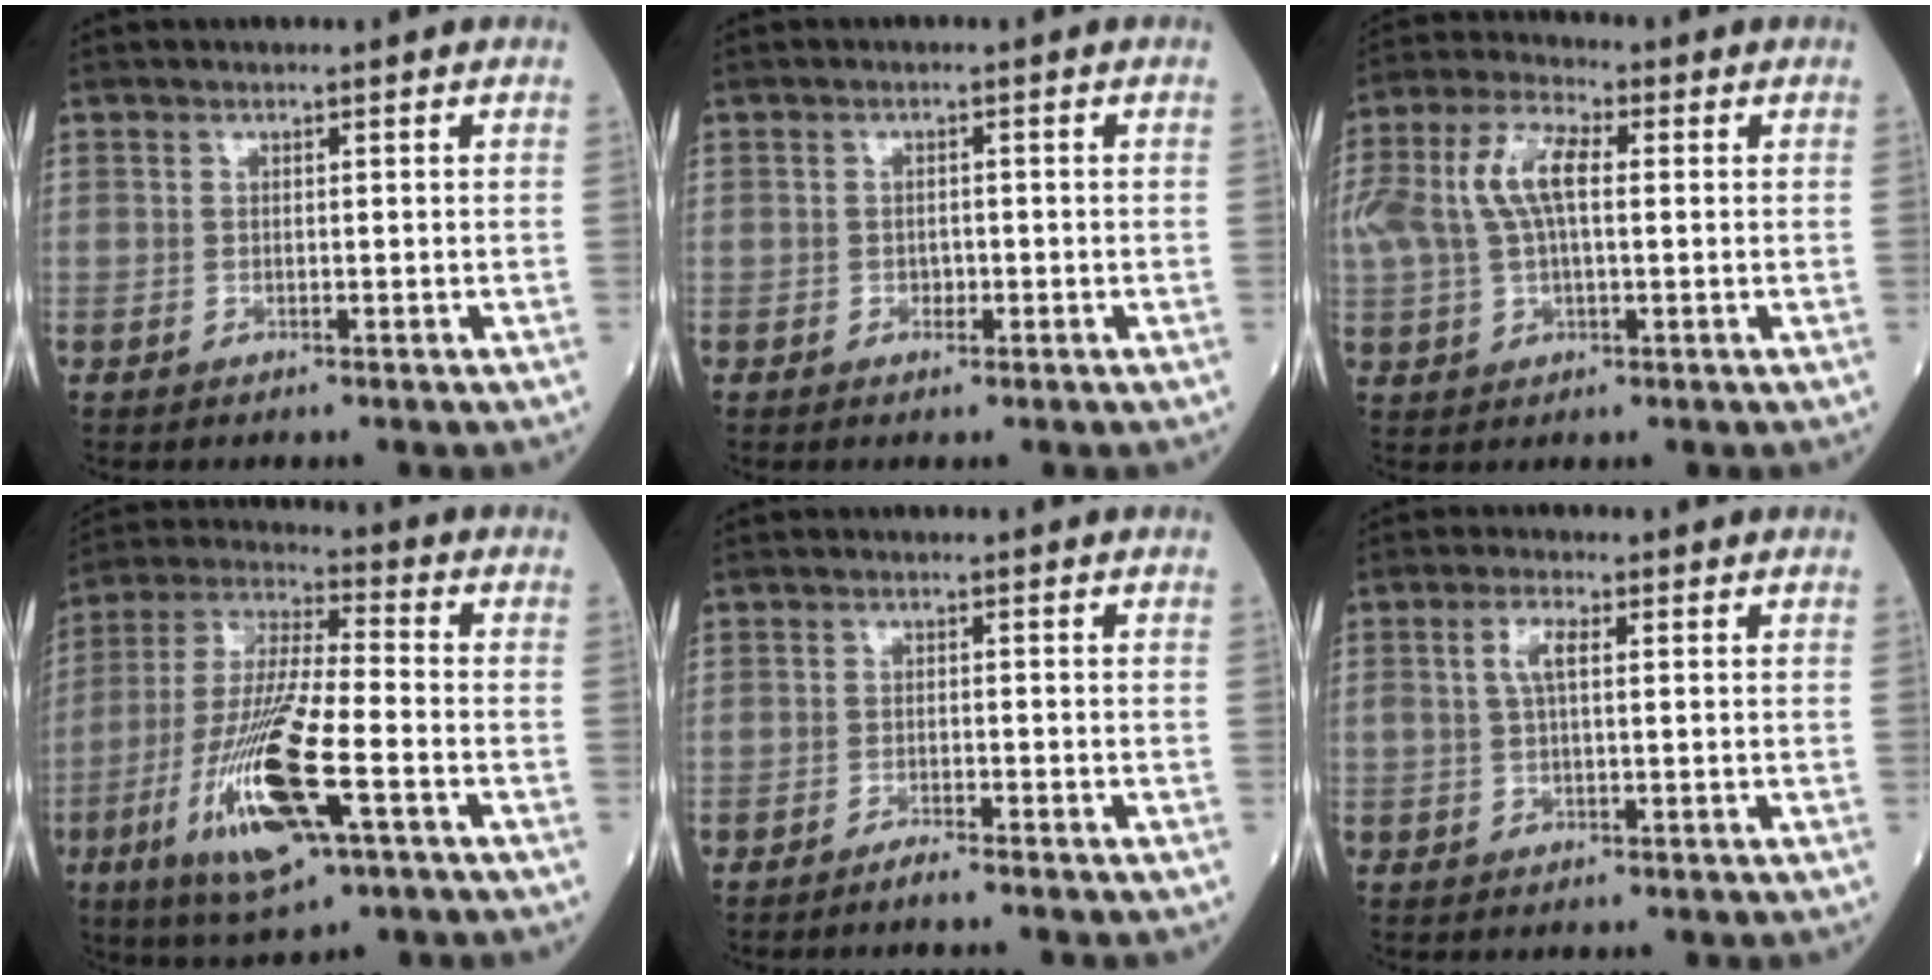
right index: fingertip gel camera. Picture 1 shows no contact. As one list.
[{"total": 1.2, "force": [-0.4, 0.9, 0.7], "torque": [-0.004, 0.003, -0.006]}, {"total": 10.4, "force": [1.8, 4.5, 9.2], "torque": [-0.210, 0.026, 0.034]}, {"total": 18.1, "force": [-6.8, 3.1, 16.5], "torque": [-0.344, -0.023, -0.121]}, {"total": 1.9, "force": [-1.7, -0.2, 0.7], "torque": [-0.015, -0.001, -0.029]}, {"total": 3.3, "force": [0.7, 1.0, 3.1], "torque": [-0.067, 0.010, 0.015]}]